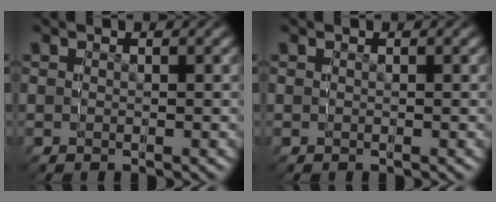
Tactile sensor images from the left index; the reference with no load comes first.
{"total": 0.0}